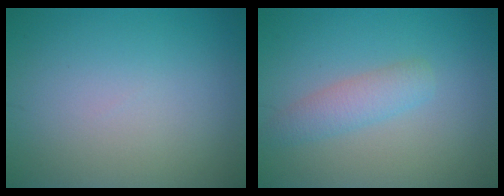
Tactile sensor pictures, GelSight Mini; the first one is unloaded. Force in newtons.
{"total": 2.5, "press": 2.5, "slide": 0.1}